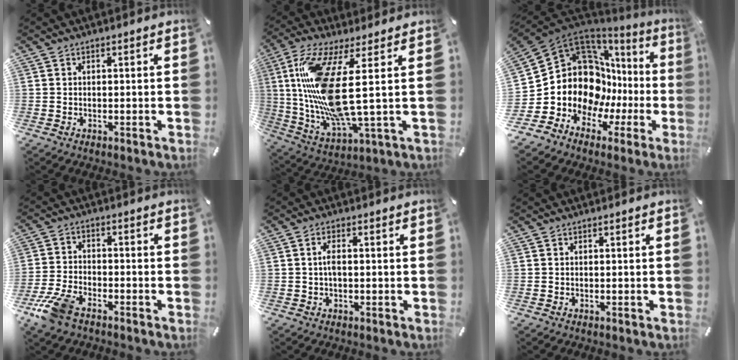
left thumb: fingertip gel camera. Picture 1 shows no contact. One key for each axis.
{"total": 20.2, "fx": 3.7, "fy": 5.2, "fz": 19.2, "tx": -0.417, "ty": -0.031, "tz": 0.053}
{"total": 15.6, "fx": 2.3, "fy": 13.5, "fz": 7.5, "tx": -0.141, "ty": -0.061, "tz": 0.058}
{"total": 8.2, "fx": -5.4, "fy": 3.7, "fz": 4.9, "tx": -0.122, "ty": 0.008, "tz": -0.107}
{"total": 2.9, "fx": 0.0, "fy": 1.2, "fz": 2.6, "tx": -0.050, "ty": 0.002, "tz": -0.001}
{"total": 0.0}